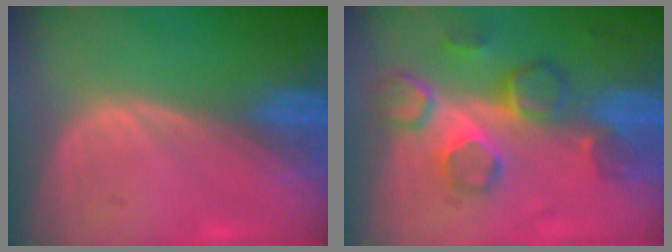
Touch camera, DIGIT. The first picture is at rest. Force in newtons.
{"total": 8.6, "press": 7.5, "slide": 4.2}